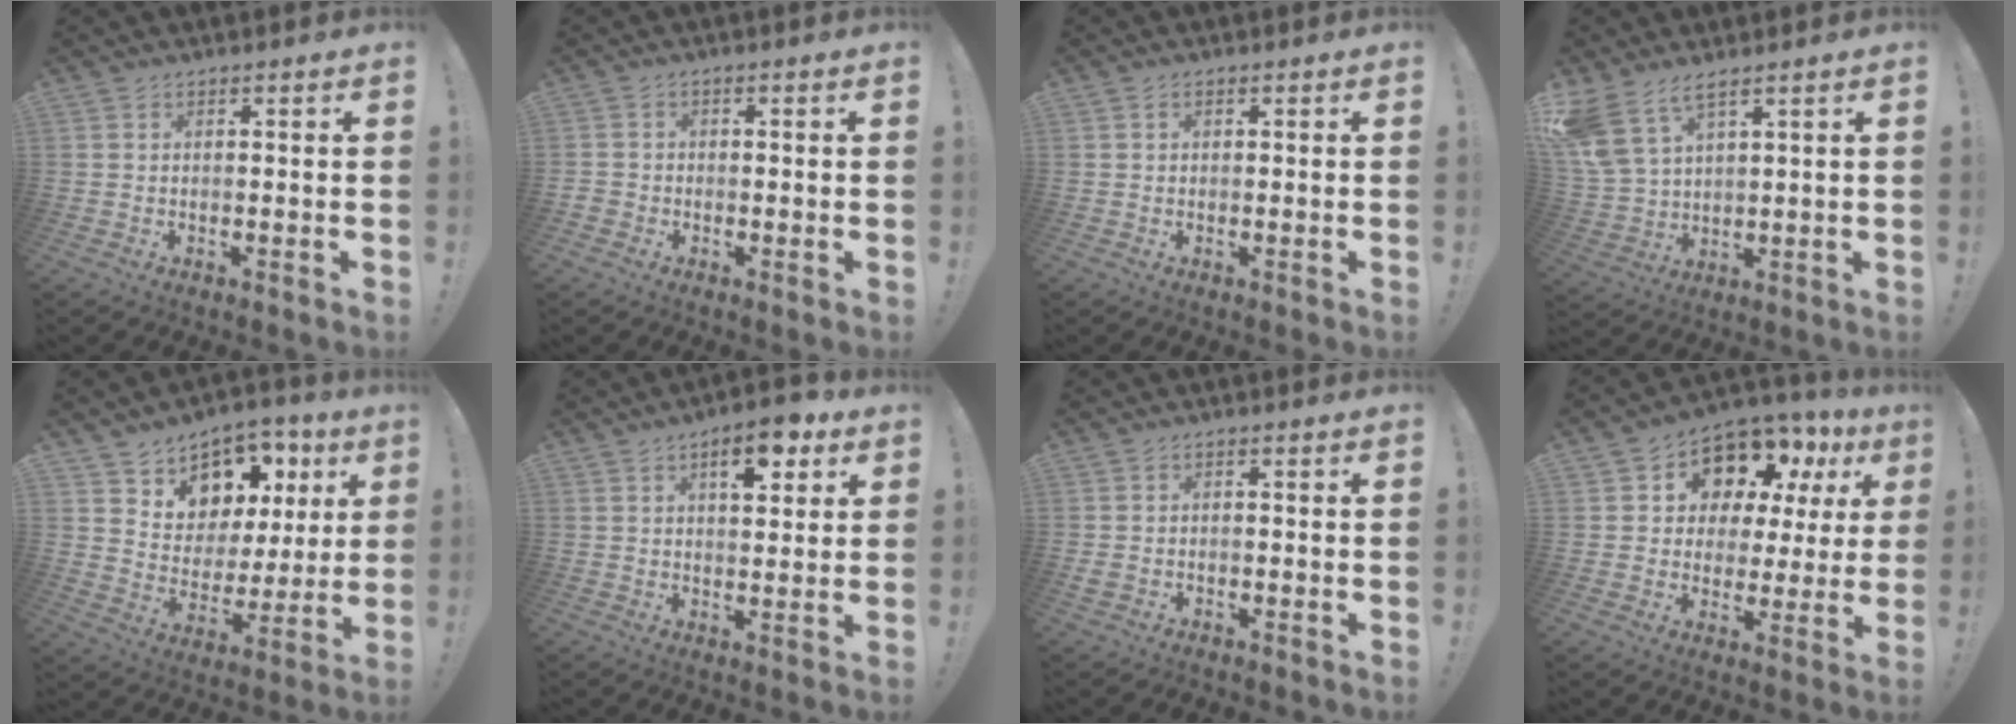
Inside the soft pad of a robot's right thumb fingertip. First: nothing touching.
{"total": 1.9, "force": [-1.1, 1.3, 0.8], "torque": [-0.013, 0.009, -0.020]}
{"total": 0.7, "force": [0.2, 0.5, 0.4], "torque": [-0.013, 0.004, 0.005]}
{"total": 8.7, "force": [6.3, 3.3, 5.1], "torque": [-0.113, -0.028, 0.126]}
{"total": 9.5, "force": [6.3, 6.9, 1.6], "torque": [-0.017, -0.066, 0.127]}
{"total": 9.2, "force": [4.8, 4.2, 6.7], "torque": [-0.073, -0.020, 0.078]}
{"total": 1.7, "force": [-1.0, 1.0, 0.9], "torque": [-0.017, 0.007, -0.015]}
{"total": 9.9, "force": [6.2, 6.9, 3.5], "torque": [-0.052, -0.060, 0.119]}